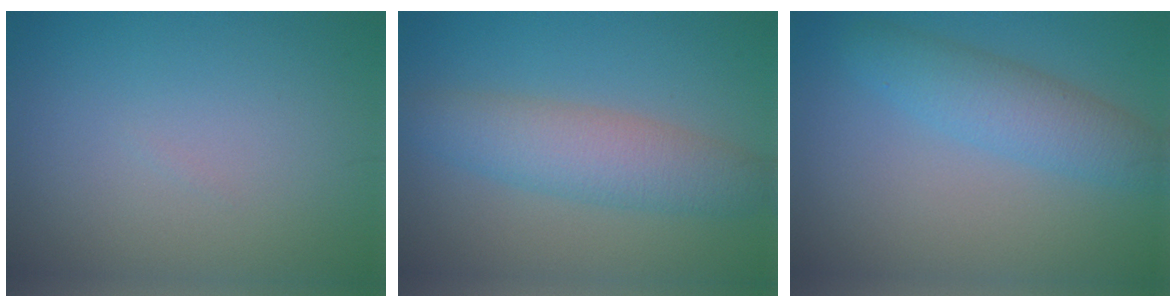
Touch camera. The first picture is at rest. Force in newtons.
{"total": 5.0, "press": 5.0, "slide": 0.1}
{"total": 4.1, "press": 4.1, "slide": 0.1}